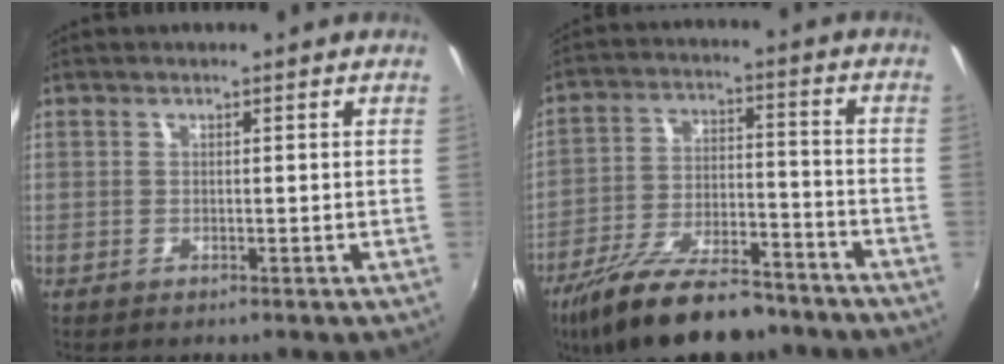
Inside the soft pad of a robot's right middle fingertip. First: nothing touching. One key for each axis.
{"total": 18.7, "fx": -14.6, "fy": 6.1, "fz": 10.1, "tx": -0.194, "ty": -0.024, "tz": -0.234}